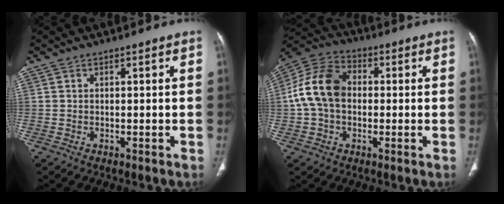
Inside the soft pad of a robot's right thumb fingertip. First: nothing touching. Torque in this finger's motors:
{"motor_torque": [-0.42, 0.99, 0.77, -0.83, 0.16]}